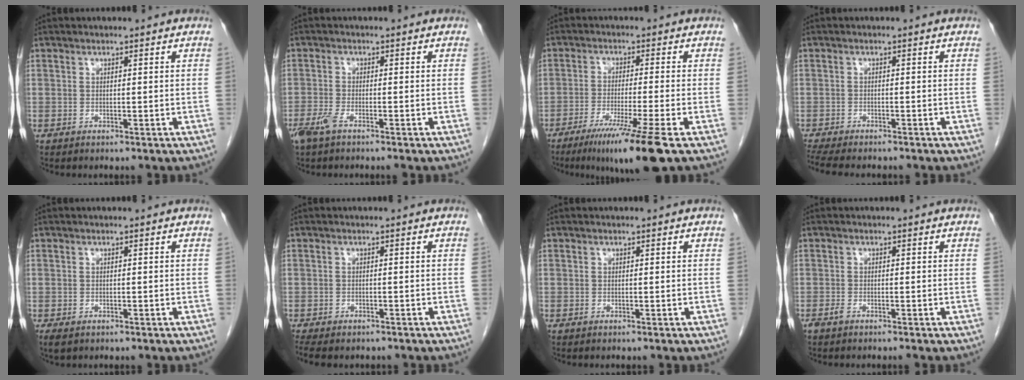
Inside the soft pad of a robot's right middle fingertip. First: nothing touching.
{"total": 2.9, "force": [-2.0, 0.5, 2.0], "torque": [-0.046, -0.005, -0.045]}
{"total": 10.8, "force": [-6.9, -1.8, 8.1], "torque": [-0.133, -0.036, -0.115]}
{"total": 8.5, "force": [-7.3, 2.1, 3.9], "torque": [-0.062, -0.007, -0.112]}
{"total": 2.1, "force": [-1.2, 1.3, 1.1], "torque": [-0.018, -0.004, -0.014]}
{"total": 7.3, "force": [-5.9, 3.0, 3.1], "torque": [-0.050, -0.004, -0.081]}
{"total": 0.0}
{"total": 0.9, "force": [-0.7, 0.0, 0.5], "torque": [-0.012, -0.001, -0.015]}